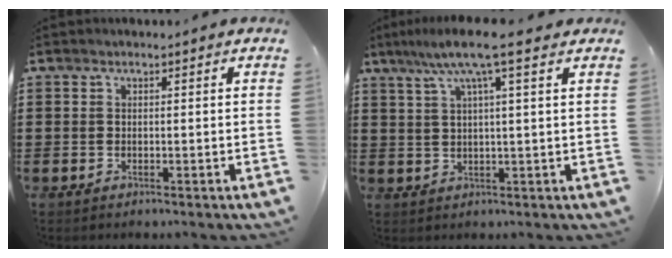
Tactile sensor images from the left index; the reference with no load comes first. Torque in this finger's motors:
{"motor_torque": [1.30, -0.84, 0.75, 0.18]}